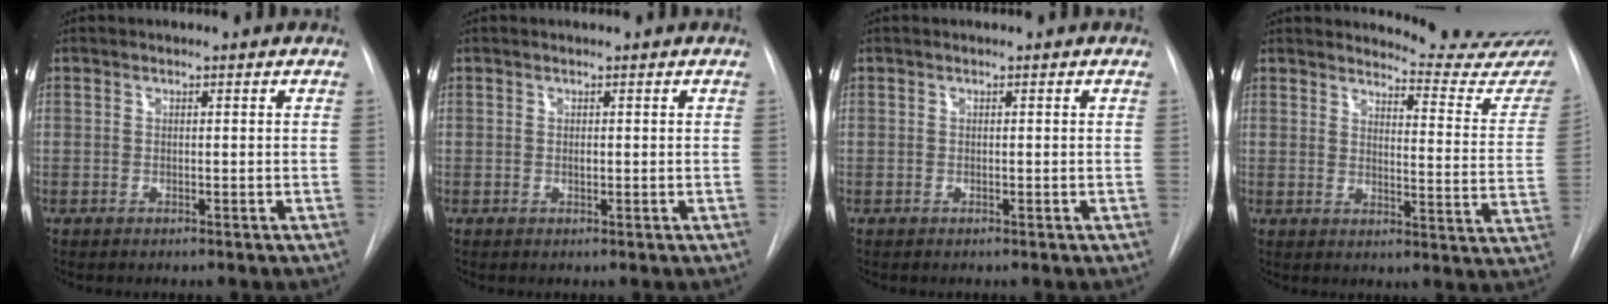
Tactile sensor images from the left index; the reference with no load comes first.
{"total": 1.0, "force": [-1.0, 0.0, 0.2], "torque": [-0.005, -0.005, -0.013]}
{"total": 0.0}
{"total": 14.3, "force": [14.2, 0.1, 1.8], "torque": [-0.007, -0.129, 0.140]}